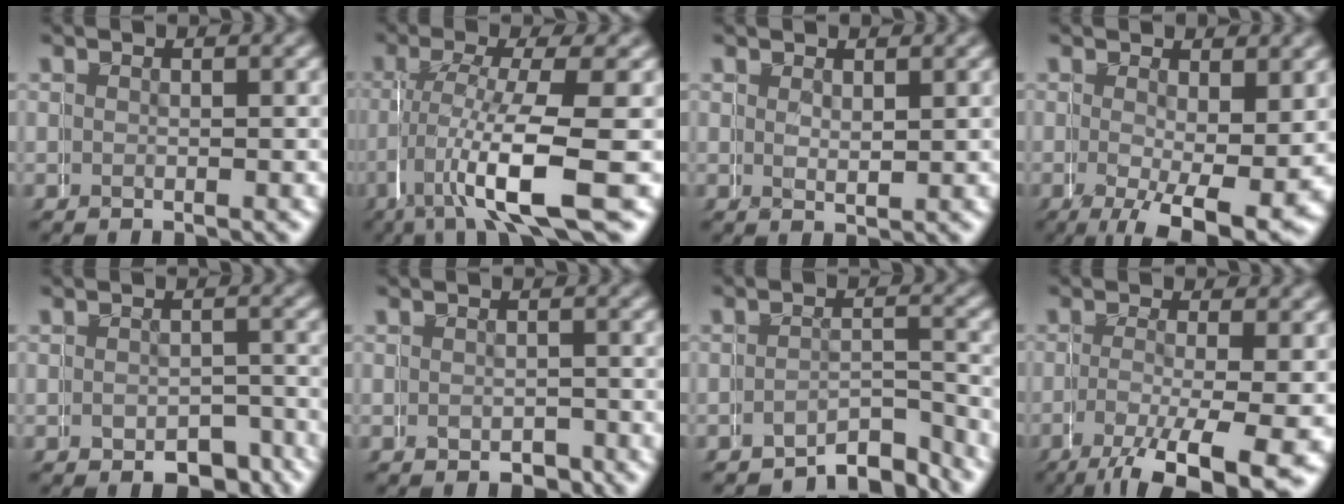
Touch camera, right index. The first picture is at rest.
{"total": 6.8, "force": [-2.5, 1.5, 6.1], "torque": [-0.120, -0.013, -0.031]}
{"total": 1.3, "force": [1.3, 0.0, 0.0], "torque": [0.006, -0.001, 0.026]}
{"total": 4.7, "force": [-0.9, 1.2, 4.5], "torque": [-0.064, -0.020, -0.004]}
{"total": 3.9, "force": [-2.9, 2.3, 1.1], "torque": [-0.008, -0.004, -0.045]}
{"total": 1.4, "force": [-1.0, 0.9, -0.1], "torque": [0.008, 0.001, -0.021]}
{"total": 4.1, "force": [-4.0, 0.8, 0.1], "torque": [0.010, -0.010, -0.064]}
{"total": 3.8, "force": [-2.0, 0.5, 3.3], "torque": [-0.064, -0.019, -0.024]}